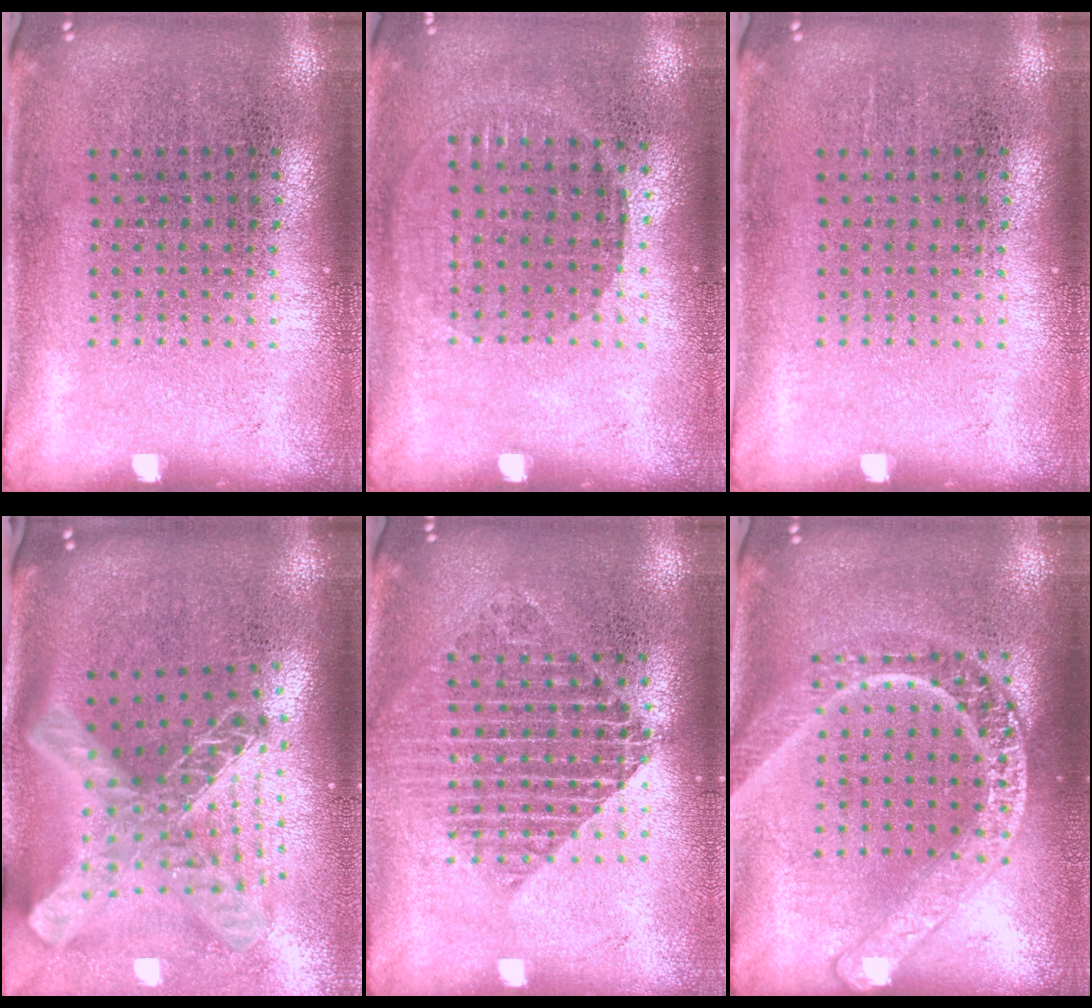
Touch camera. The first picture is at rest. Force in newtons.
{"total": 0.9, "press": 0.8, "slide": 0.4}
{"total": 0.0}
{"total": 2.8, "press": 2.0, "slide": 2.0}
{"total": 1.8, "press": 1.5, "slide": 0.9}
{"total": 3.4, "press": 3.4, "slide": 0.5}